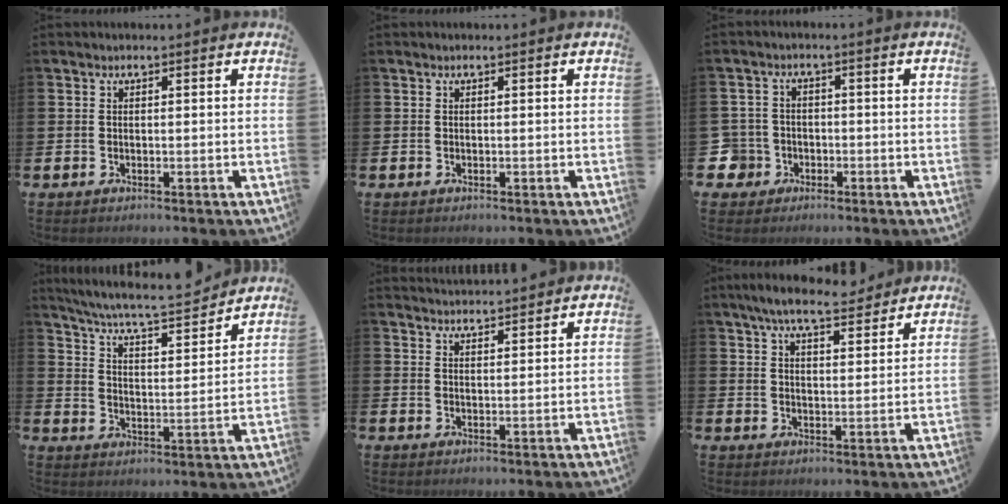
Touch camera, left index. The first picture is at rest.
{"total": 0.0}
{"total": 4.5, "force": [-2.0, 4.0, 0.5], "torque": [-0.042, 0.000, -0.041]}
{"total": 6.8, "force": [6.5, 0.2, 2.1], "torque": [-0.073, -0.051, 0.109]}
{"total": 3.1, "force": [3.1, 0.0, -0.1], "torque": [-0.004, -0.017, 0.056]}
{"total": 6.9, "force": [6.3, 1.3, 2.6], "torque": [-0.058, -0.023, 0.111]}